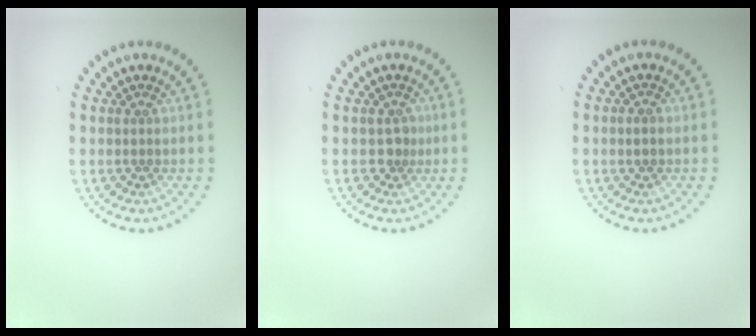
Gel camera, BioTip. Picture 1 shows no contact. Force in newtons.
{"total": 1.5, "press": 1.2, "slide": 0.9}
{"total": 0.5, "press": 0.5, "slide": 0.2}